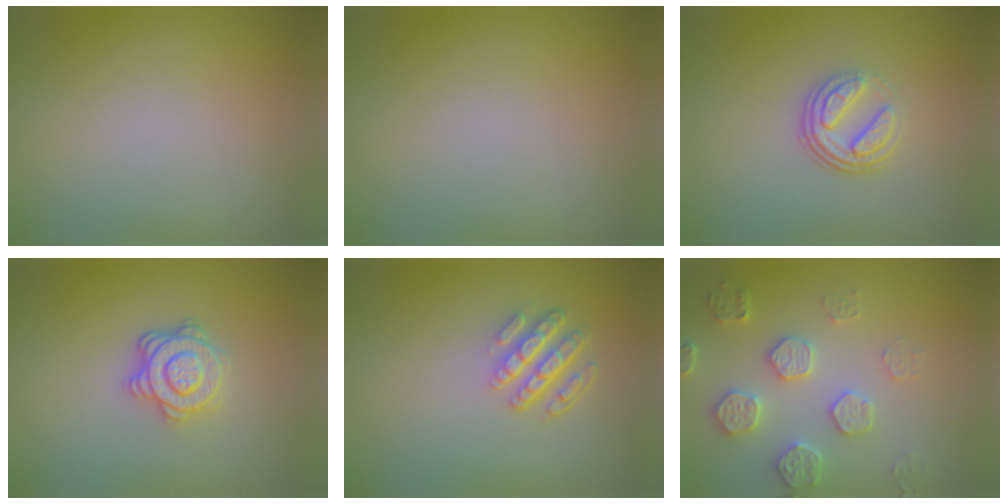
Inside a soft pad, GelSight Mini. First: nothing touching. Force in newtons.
{"total": 0.0}
{"total": 3.5, "press": 2.5, "slide": 2.5}
{"total": 3.7, "press": 3.0, "slide": 2.1}
{"total": 4.3, "press": 3.2, "slide": 2.9}
{"total": 4.0, "press": 3.9, "slide": 0.9}